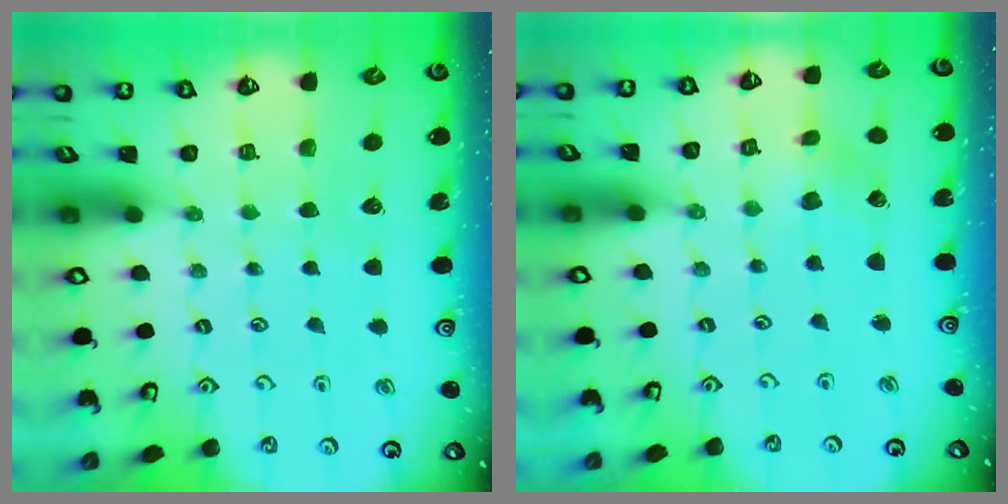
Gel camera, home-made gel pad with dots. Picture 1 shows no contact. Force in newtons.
{"total": 1.4, "press": 1.4, "slide": 0.2}